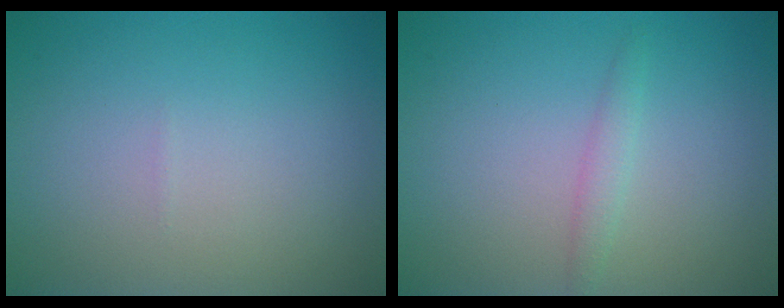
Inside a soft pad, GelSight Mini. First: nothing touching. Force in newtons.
{"total": 1.2, "press": 1.2, "slide": 0.1}